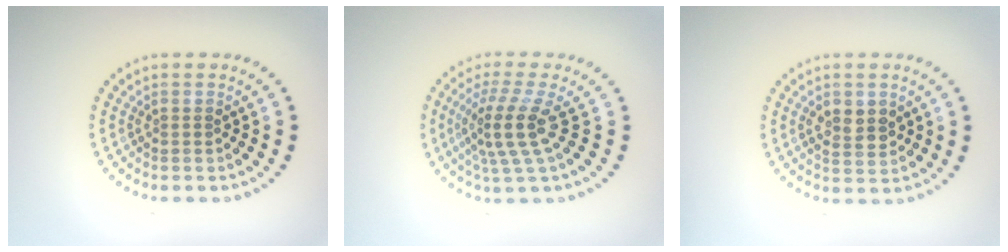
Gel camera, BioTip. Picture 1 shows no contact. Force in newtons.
{"total": 4.0, "press": 2.9, "slide": 2.8}
{"total": 2.4, "press": 2.4, "slide": 0.3}